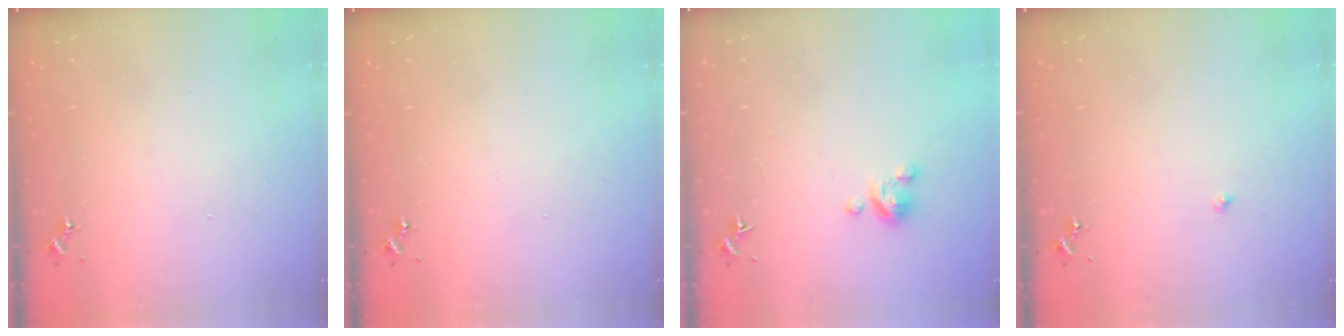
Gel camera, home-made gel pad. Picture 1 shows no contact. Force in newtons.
{"total": 0.0}
{"total": 4.6, "press": 4.5, "slide": 0.3}
{"total": 2.0, "press": 2.0, "slide": 0.2}